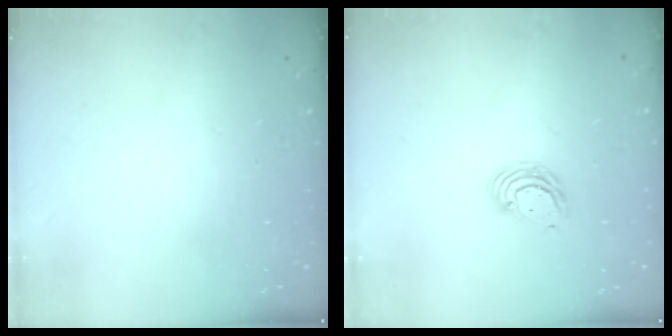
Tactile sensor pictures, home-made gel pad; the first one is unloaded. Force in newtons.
{"total": 4.9, "press": 4.9, "slide": 0.2}